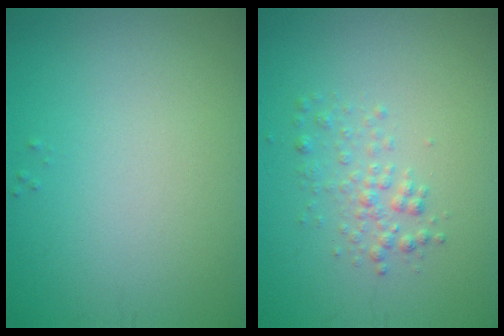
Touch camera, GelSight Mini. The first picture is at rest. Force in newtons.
{"total": 1.8, "press": 1.8, "slide": 0.0}